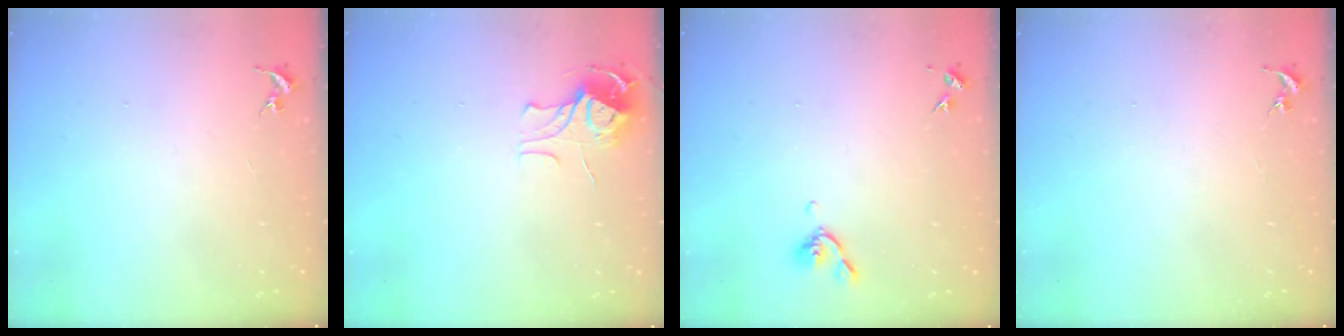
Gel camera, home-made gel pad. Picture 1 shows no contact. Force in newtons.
{"total": 8.8, "press": 8.8, "slide": 0.7}
{"total": 5.6, "press": 5.5, "slide": 1.0}
{"total": 0.0}